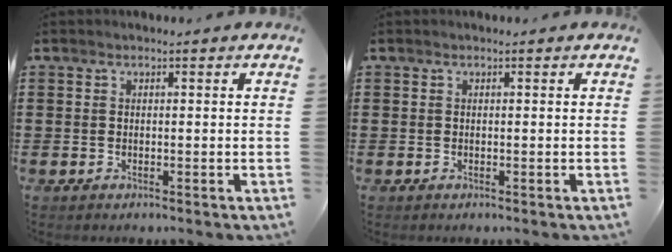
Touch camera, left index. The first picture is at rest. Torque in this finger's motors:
{"motor_torque": [0.00, 0.00, 0.00, 0.00]}